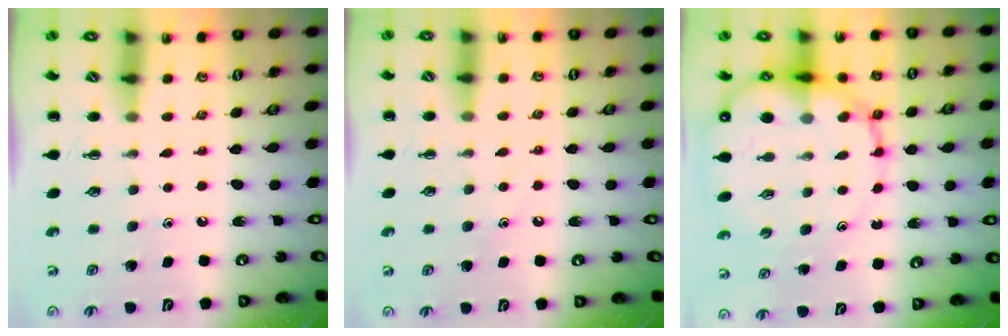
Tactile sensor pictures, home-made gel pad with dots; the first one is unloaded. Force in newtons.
{"total": 6.3, "press": 6.0, "slide": 1.8}
{"total": 18.1, "press": 17.5, "slide": 4.5}